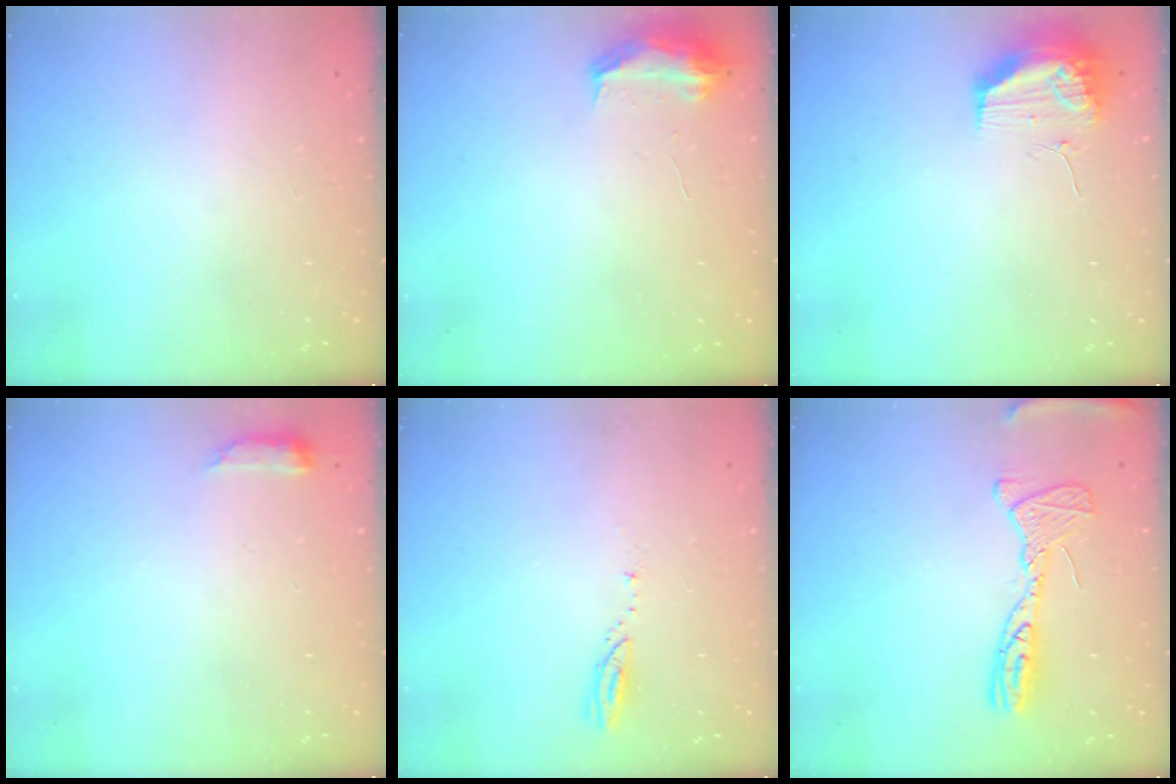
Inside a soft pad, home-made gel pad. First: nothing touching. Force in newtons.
{"total": 7.9, "press": 7.9, "slide": 0.2}
{"total": 11.0, "press": 10.9, "slide": 1.4}
{"total": 3.6, "press": 3.5, "slide": 0.7}
{"total": 2.9, "press": 2.9, "slide": 0.2}
{"total": 13.2, "press": 13.2, "slide": 1.3}